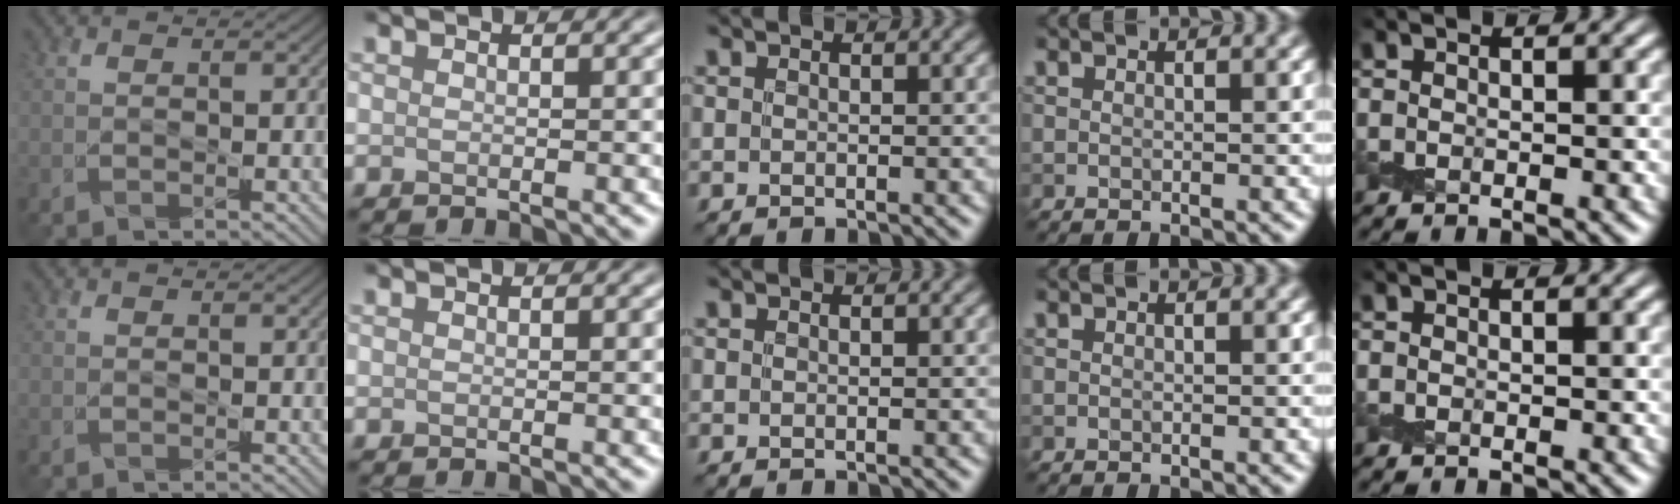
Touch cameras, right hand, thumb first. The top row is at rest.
{}